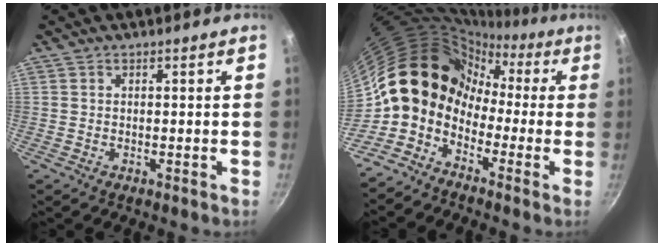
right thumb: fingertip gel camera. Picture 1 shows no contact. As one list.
[{"total": 13.8, "force": [-2.9, 11.3, 7.5], "torque": [-0.093, 0.058, -0.085]}]